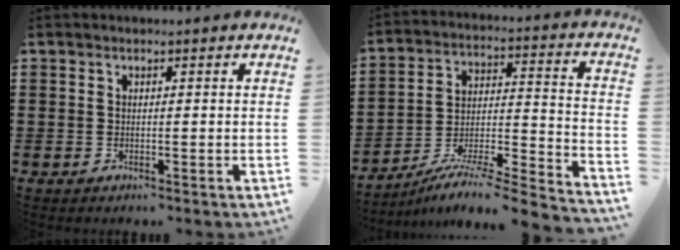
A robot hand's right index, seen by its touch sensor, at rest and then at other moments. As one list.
[{"total": 7.3, "force": [-6.4, 0.1, 3.5], "torque": [-0.056, -0.007, -0.131]}]